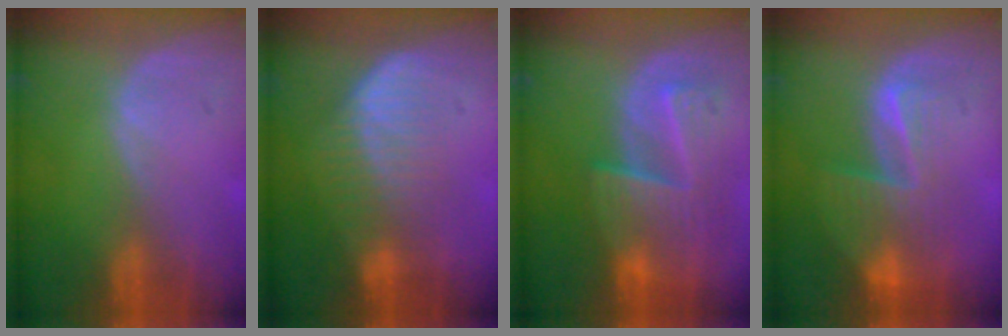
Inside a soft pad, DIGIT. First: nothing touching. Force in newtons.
{"total": 6.7, "press": 6.3, "slide": 2.3}
{"total": 9.5, "press": 8.4, "slide": 4.5}
{"total": 8.1, "press": 7.0, "slide": 4.0}